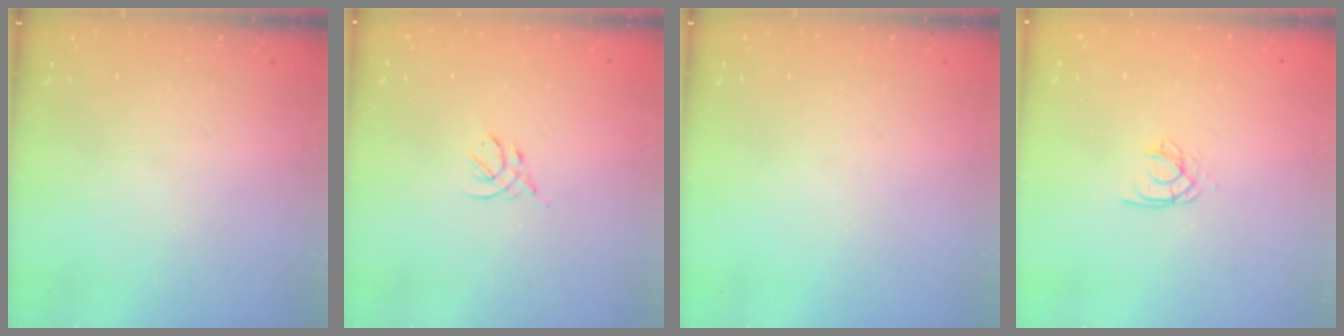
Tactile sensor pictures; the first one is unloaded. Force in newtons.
{"total": 3.0, "press": 3.0, "slide": 0.7}
{"total": 0.0}
{"total": 2.5, "press": 2.5, "slide": 0.1}